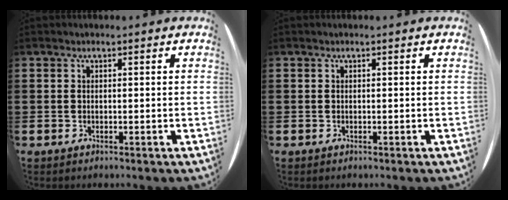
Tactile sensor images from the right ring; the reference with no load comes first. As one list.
[{"total": 0.0}]